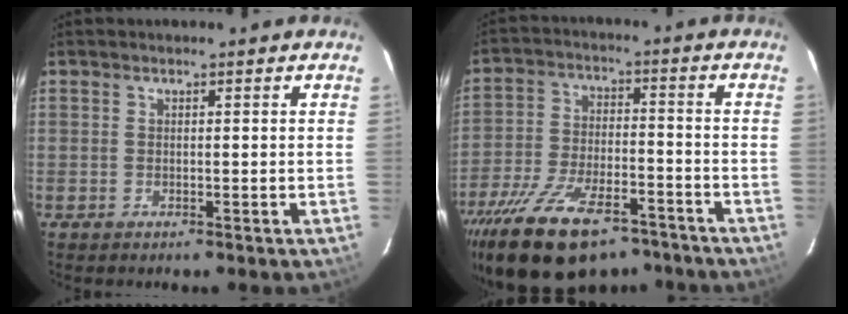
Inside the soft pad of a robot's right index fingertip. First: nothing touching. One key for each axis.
{"total": 20.6, "fx": -15.0, "fy": 8.6, "fz": 11.2, "tx": -0.224, "ty": -0.024, "tz": -0.238}